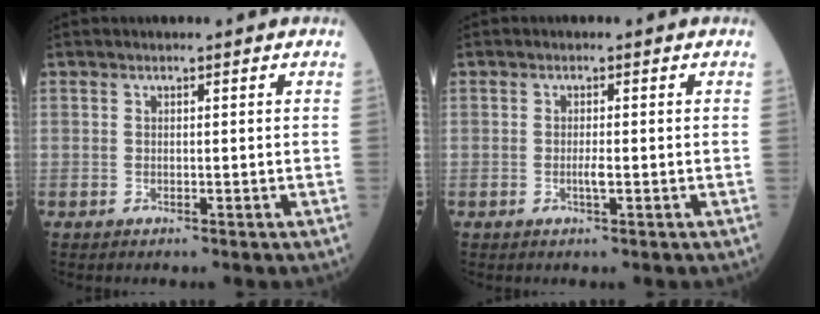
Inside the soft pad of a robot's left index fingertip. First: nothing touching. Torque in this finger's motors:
{"motor_torque": [0.11, 0.01, 0.01, 0.00]}